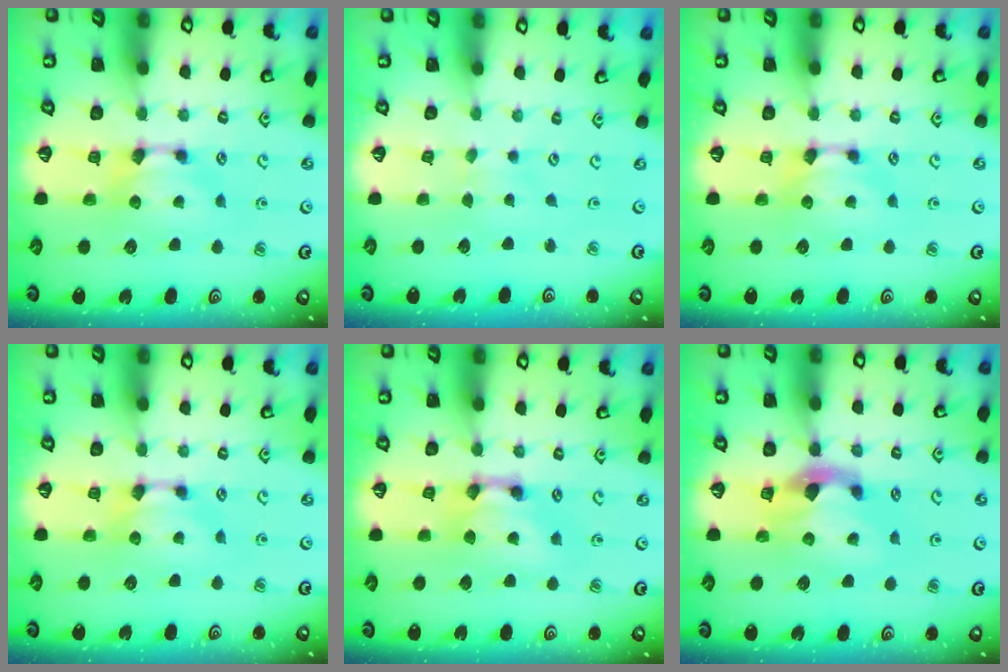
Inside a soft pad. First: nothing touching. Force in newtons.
{"total": 2.4, "press": 2.4, "slide": 0.1}
{"total": 0.0}
{"total": 0.0}
{"total": 2.5, "press": 2.5, "slide": 0.2}
{"total": 2.8, "press": 2.5, "slide": 1.3}